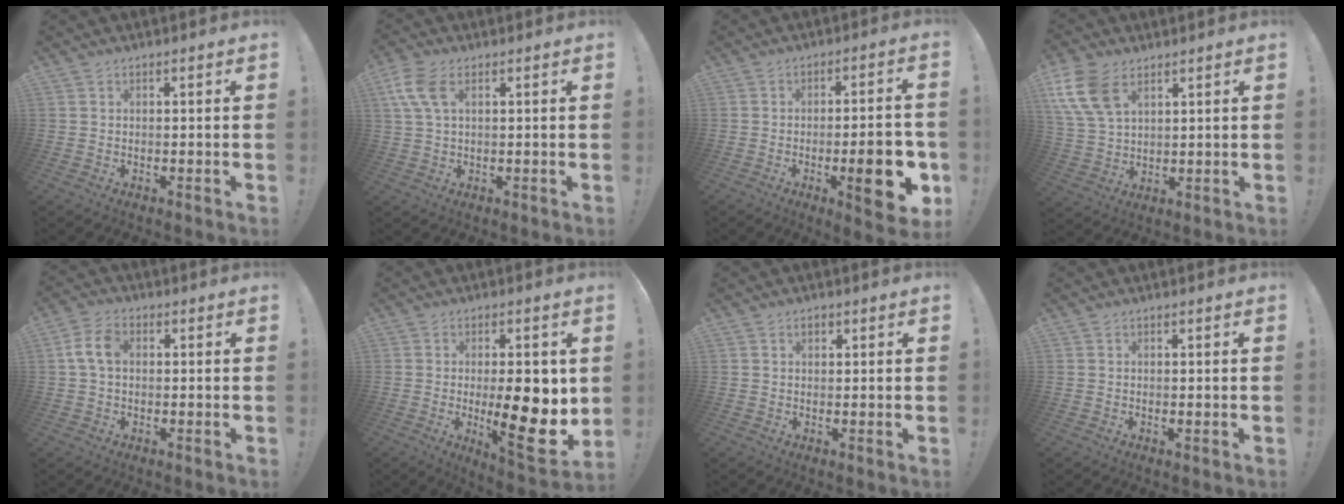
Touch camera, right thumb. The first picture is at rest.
{"total": 7.7, "force": [2.6, 4.3, 5.9], "torque": [-0.135, 0.004, 0.051]}
{"total": 14.3, "force": [-4.2, 3.9, 13.1], "torque": [-0.146, -0.002, -0.057]}
{"total": 12.6, "force": [6.3, 7.9, 7.6], "torque": [-0.161, -0.020, 0.124]}
{"total": 7.4, "force": [0.8, 4.7, 5.6], "torque": [-0.108, 0.010, 0.015]}
{"total": 16.8, "force": [-0.4, 4.5, 16.2], "torque": [-0.217, -0.025, 0.000]}
{"total": 1.6, "force": [0.8, 1.0, 1.0], "torque": [-0.006, -0.001, 0.012]}
{"total": 0.0}